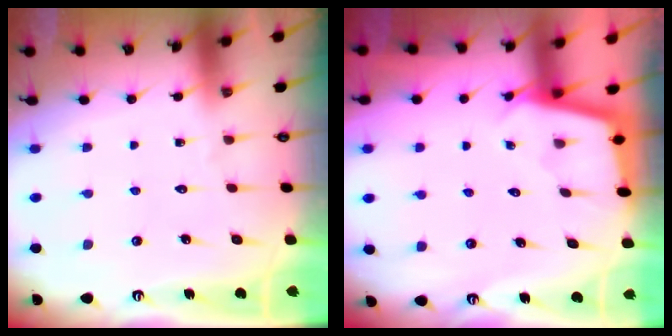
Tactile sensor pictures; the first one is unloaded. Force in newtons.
{"total": 2.2, "press": 2.2, "slide": 0.1}